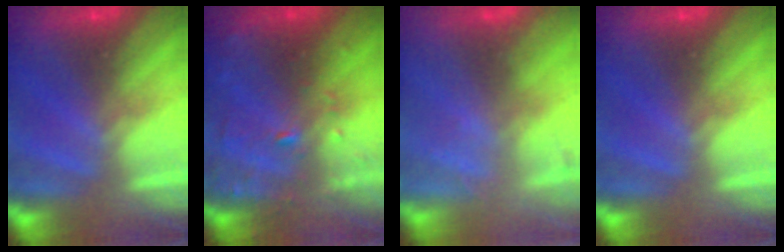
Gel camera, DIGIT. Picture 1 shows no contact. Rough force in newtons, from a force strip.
{"total": 8.9}
{"total": 2.1}
{"total": 0.0}